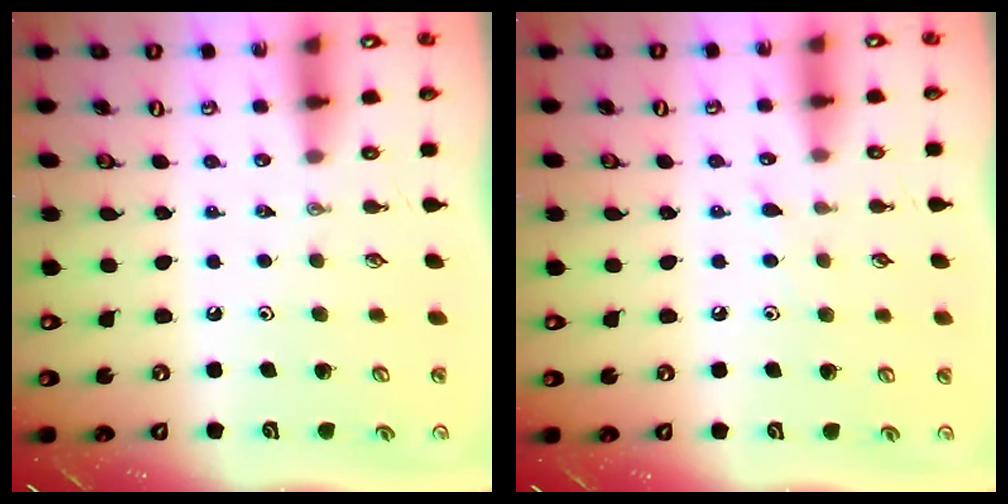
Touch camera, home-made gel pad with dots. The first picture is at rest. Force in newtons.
{"total": 4.7, "press": 4.6, "slide": 0.6}